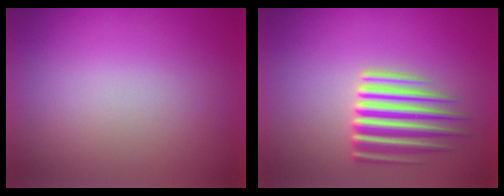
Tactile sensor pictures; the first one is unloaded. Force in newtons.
{"total": 5.2}